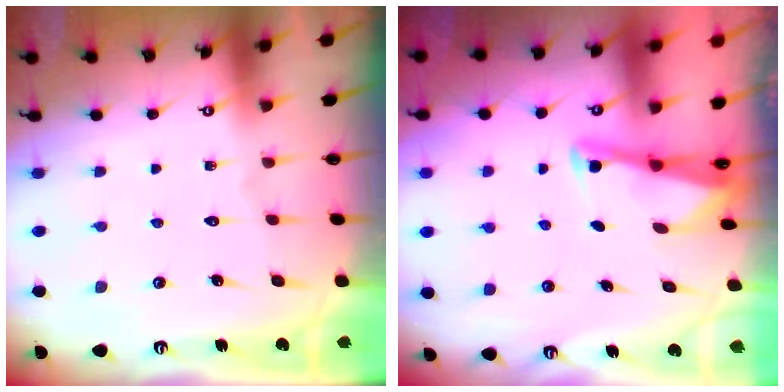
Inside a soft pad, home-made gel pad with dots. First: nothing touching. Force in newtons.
{"total": 2.6, "press": 2.6, "slide": 0.1}